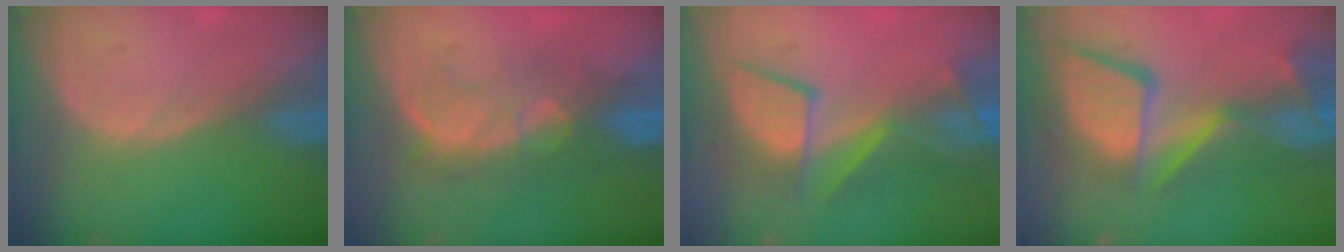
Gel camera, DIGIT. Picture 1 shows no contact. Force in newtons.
{"total": 8.0, "press": 7.8, "slide": 2.0}
{"total": 8.5, "press": 8.5, "slide": 0.2}
{"total": 13.6, "press": 11.1, "slide": 7.8}